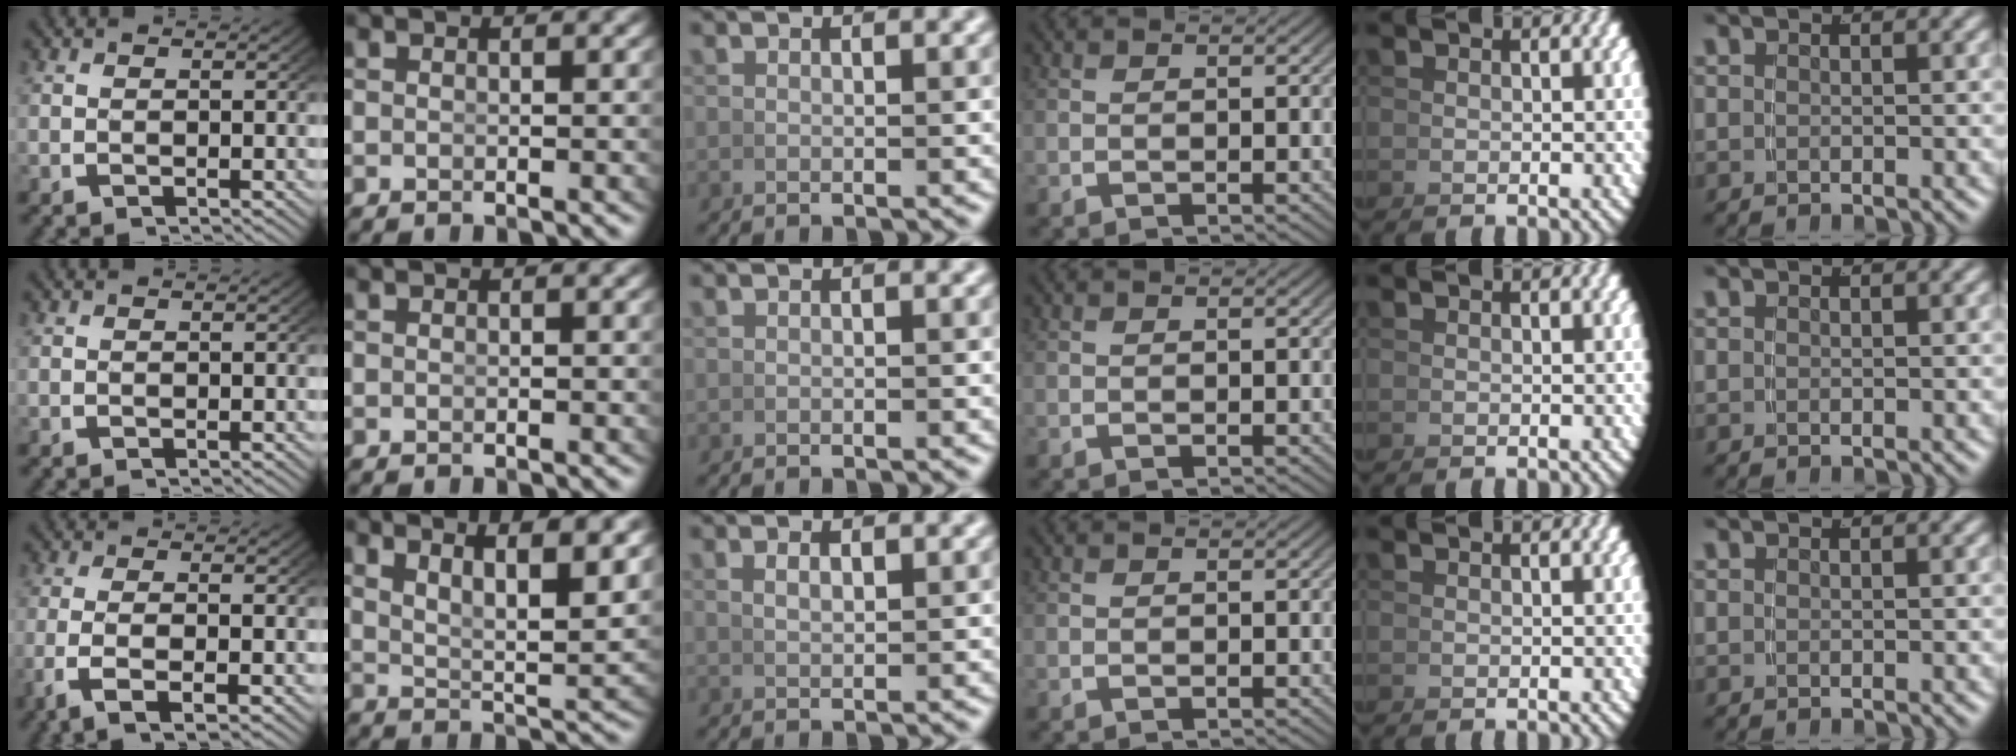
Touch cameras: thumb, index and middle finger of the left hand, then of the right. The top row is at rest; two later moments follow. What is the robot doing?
{"motion": "lift_and_place", "object": "hoodie"}